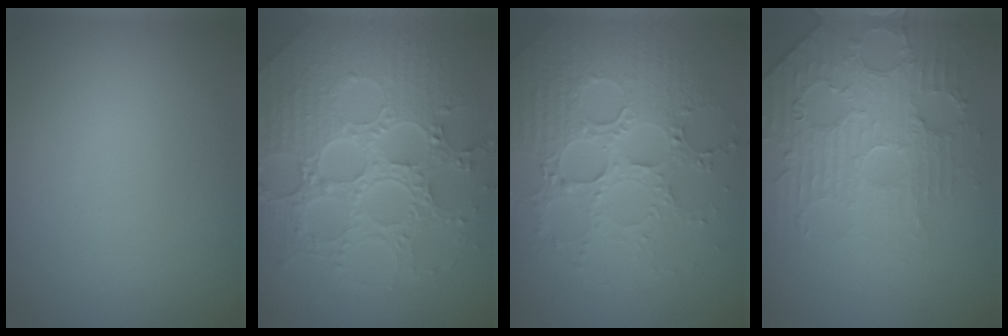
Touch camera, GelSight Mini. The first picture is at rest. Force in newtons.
{"total": 8.1, "press": 6.0, "slide": 5.5}
{"total": 5.1, "press": 4.6, "slide": 2.2}
{"total": 4.6, "press": 3.8, "slide": 2.7}